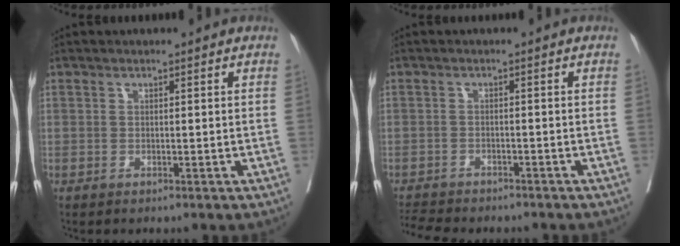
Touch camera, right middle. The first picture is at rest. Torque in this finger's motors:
{"motor_torque": [0.66, -0.64, 0.12, 0.03]}